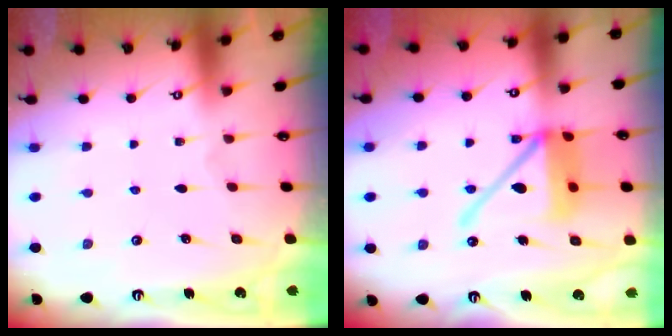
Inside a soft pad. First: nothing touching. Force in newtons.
{"total": 15.3, "press": 15.2, "slide": 1.9}